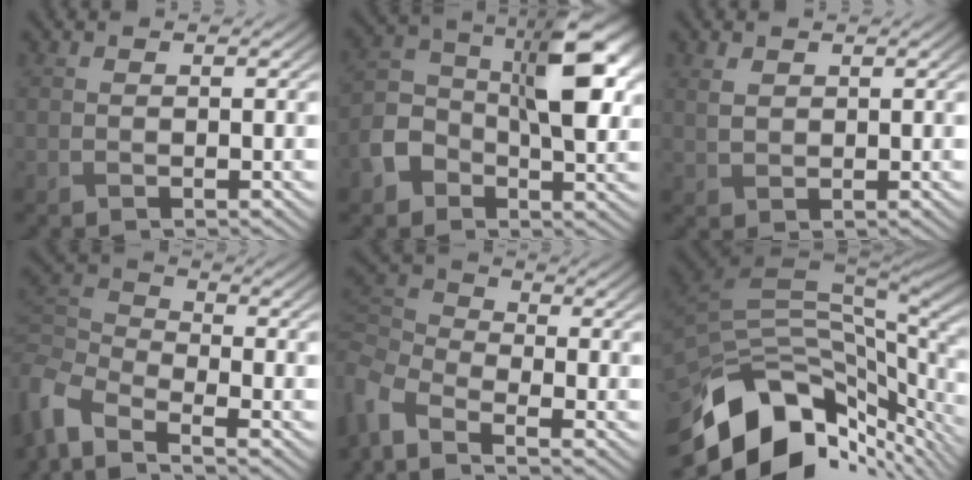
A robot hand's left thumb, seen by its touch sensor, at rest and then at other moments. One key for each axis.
{"total": 10.6, "fx": -1.7, "fy": 6.8, "fz": 7.9, "tx": -0.146, "ty": 0.003, "tz": -0.036}
{"total": 1.8, "fx": 1.0, "fy": 1.3, "fz": 0.8, "tx": -0.022, "ty": -0.002, "tz": 0.023}
{"total": 6.2, "fx": -4.4, "fy": 2.5, "fz": 3.5, "tx": -0.095, "ty": -0.013, "tz": -0.101}
{"total": 4.9, "fx": -3.2, "fy": 2.3, "fz": 3.0, "tx": -0.085, "ty": -0.017, "tz": -0.076}
{"total": 14.3, "fx": -7.3, "fy": 7.7, "fz": 9.6, "tx": -0.203, "ty": -0.027, "tz": -0.113}